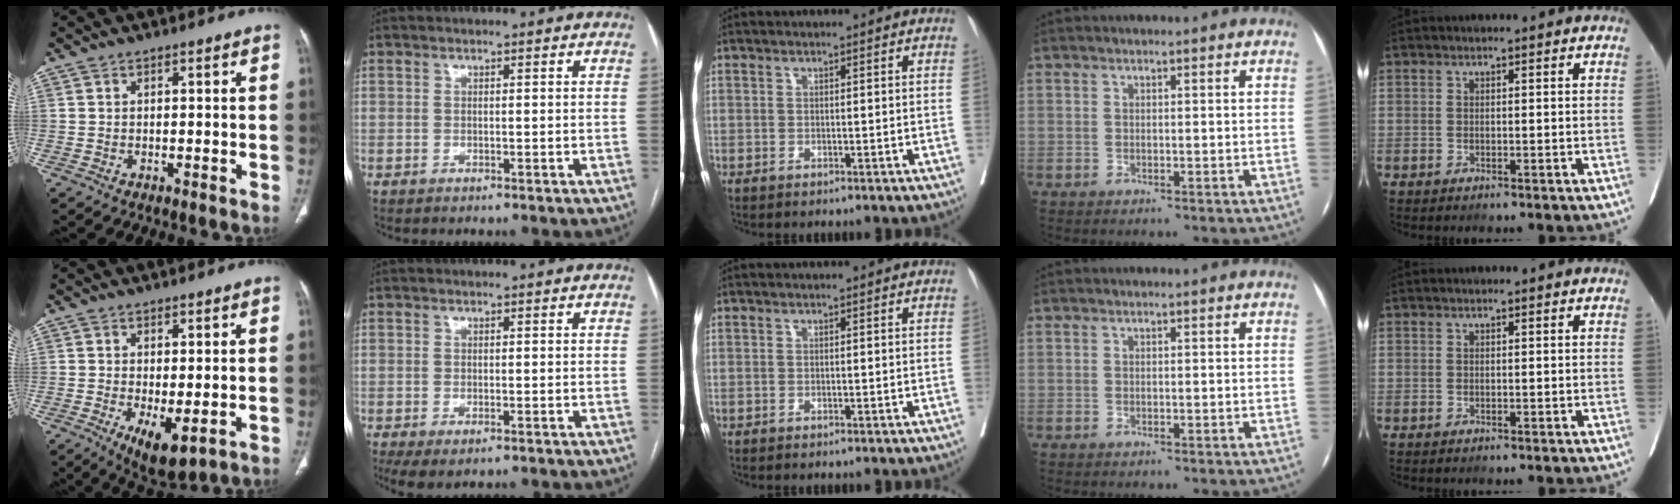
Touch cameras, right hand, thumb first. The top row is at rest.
{"thumb": {"total": 7.1, "force": [-1.9, 3.0, 6.2], "torque": [-0.099, -0.020, -0.018]}, "index": {"total": 3.8, "force": [-2.1, 1.6, 2.8], "torque": [-0.047, -0.009, -0.030]}}